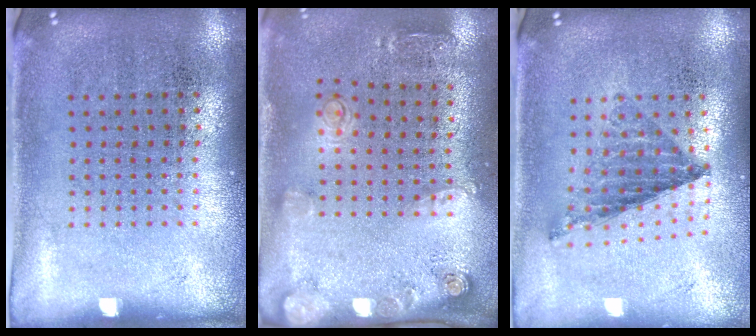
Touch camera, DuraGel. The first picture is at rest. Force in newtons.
{"total": 1.8, "press": 1.4, "slide": 1.1}
{"total": 0.7, "press": 0.7, "slide": 0.1}